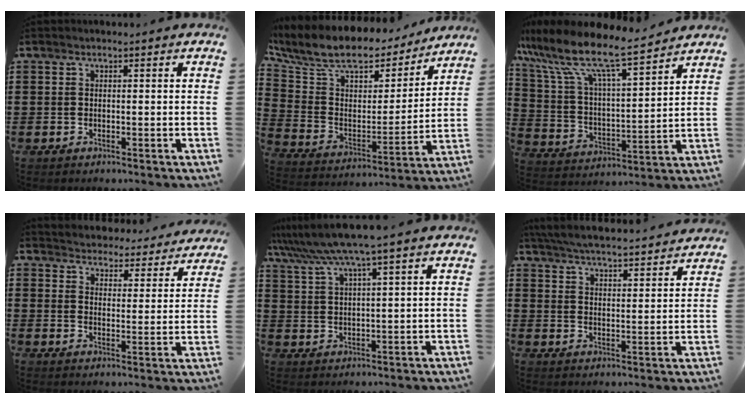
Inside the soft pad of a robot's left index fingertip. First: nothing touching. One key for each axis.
{"total": 10.3, "fx": 8.3, "fy": 4.1, "fz": 4.4, "tx": -0.117, "ty": -0.050, "tz": 0.144}
{"total": 10.2, "fx": 8.4, "fy": 1.5, "fz": 5.6, "tx": -0.141, "ty": -0.050, "tz": 0.140}
{"total": 4.3, "fx": 4.3, "fy": -0.1, "fz": -0.5, "tx": -0.008, "ty": -0.041, "tz": 0.070}
{"total": 6.5, "fx": 5.2, "fy": -0.6, "fz": 3.9, "tx": -0.092, "ty": -0.022, "tz": 0.088}
{"total": 5.4, "fx": 5.2, "fy": -0.4, "fz": 1.1, "tx": -0.044, "ty": -0.038, "tz": 0.090}